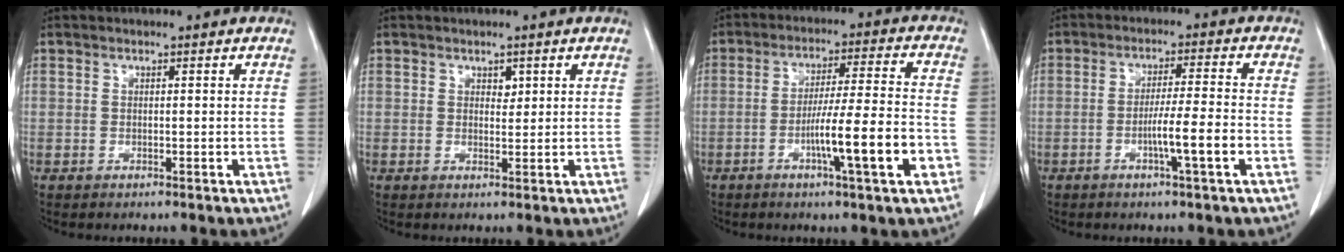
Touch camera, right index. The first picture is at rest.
{"total": 1.3, "force": [0.7, 0.8, 0.7], "torque": [-0.007, -0.005, 0.012]}
{"total": 11.6, "force": [-4.1, -0.3, 10.8], "torque": [-0.175, -0.002, -0.064]}
{"total": 6.3, "force": [-2.2, -0.6, 5.9], "torque": [-0.097, -0.003, -0.037]}